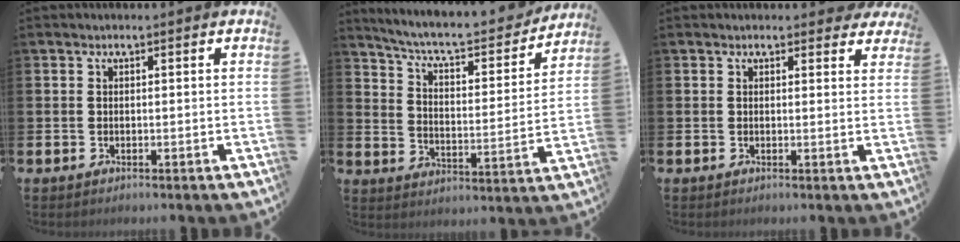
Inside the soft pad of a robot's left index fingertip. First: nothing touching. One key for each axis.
{"total": 7.5, "fx": 6.8, "fy": 1.5, "fz": 2.7, "tx": -0.075, "ty": -0.053, "tz": 0.110}
{"total": 1.5, "fx": 1.3, "fy": 0.7, "fz": 0.1, "tx": 0.009, "ty": 0.000, "tz": 0.021}